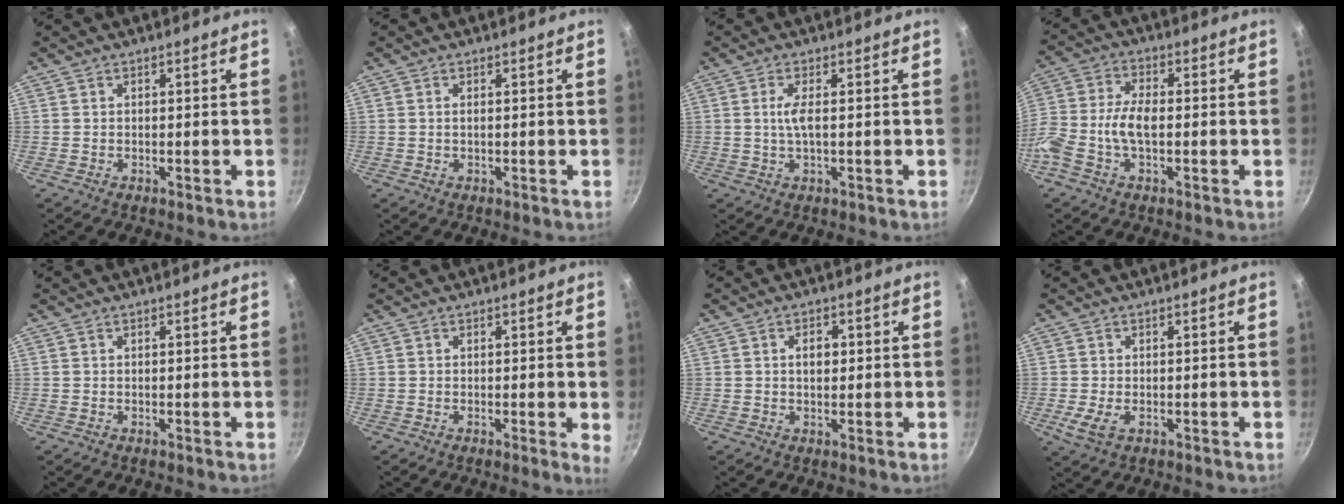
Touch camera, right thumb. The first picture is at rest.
{"total": 0.6, "force": [0.1, 0.2, 0.6], "torque": [-0.014, 0.001, 0.001]}
{"total": 3.3, "force": [0.2, 0.8, 3.2], "torque": [-0.074, 0.002, 0.003]}
{"total": 8.1, "force": [-1.5, 4.0, 6.8], "torque": [-0.157, 0.025, -0.042]}
{"total": 0.0}
{"total": 2.7, "force": [0.0, 0.4, 2.7], "torque": [-0.033, -0.008, -0.003]}
{"total": 3.1, "force": [0.4, 2.1, 2.3], "torque": [-0.024, 0.003, 0.005]}
{"total": 3.6, "force": [-1.0, 1.9, 2.8], "torque": [-0.058, -0.003, -0.017]}